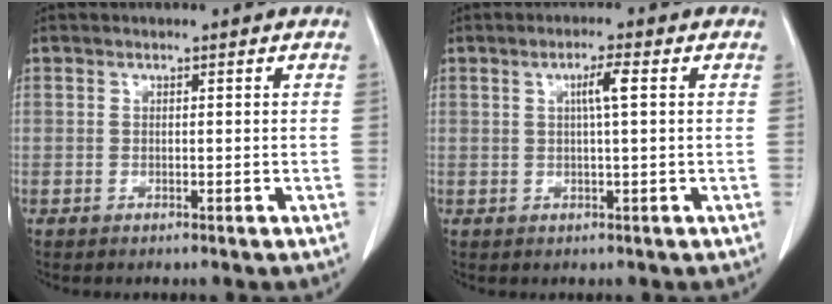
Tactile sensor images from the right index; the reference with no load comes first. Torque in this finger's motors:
{"motor_torque": [0.13, 0.12, 0.03, 0.04]}